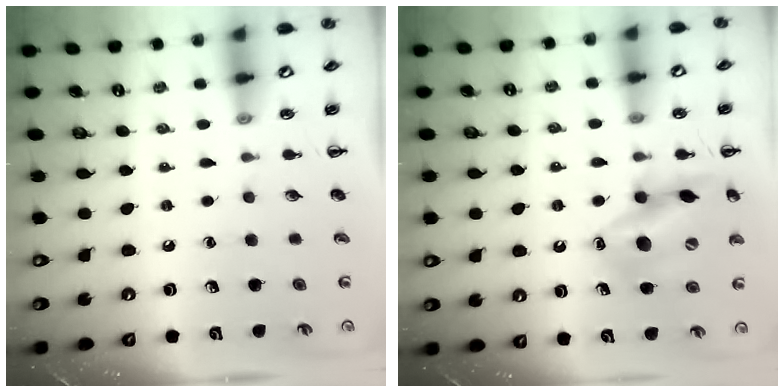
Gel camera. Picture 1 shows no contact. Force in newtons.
{"total": 16.2, "press": 16.0, "slide": 2.6}